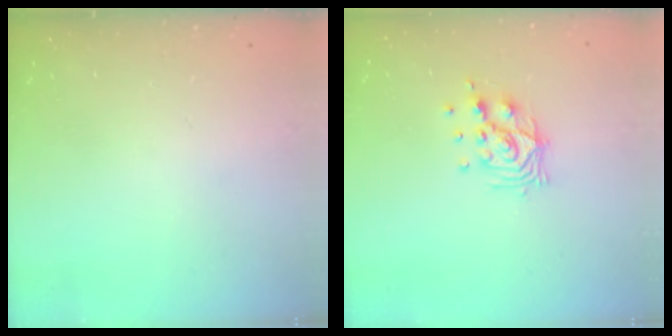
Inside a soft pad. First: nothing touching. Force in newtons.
{"total": 10.3, "press": 10.3, "slide": 0.9}